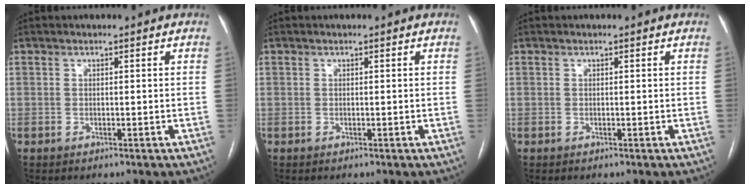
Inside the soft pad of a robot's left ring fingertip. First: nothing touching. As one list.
[{"total": 0.0}, {"total": 0.0}]